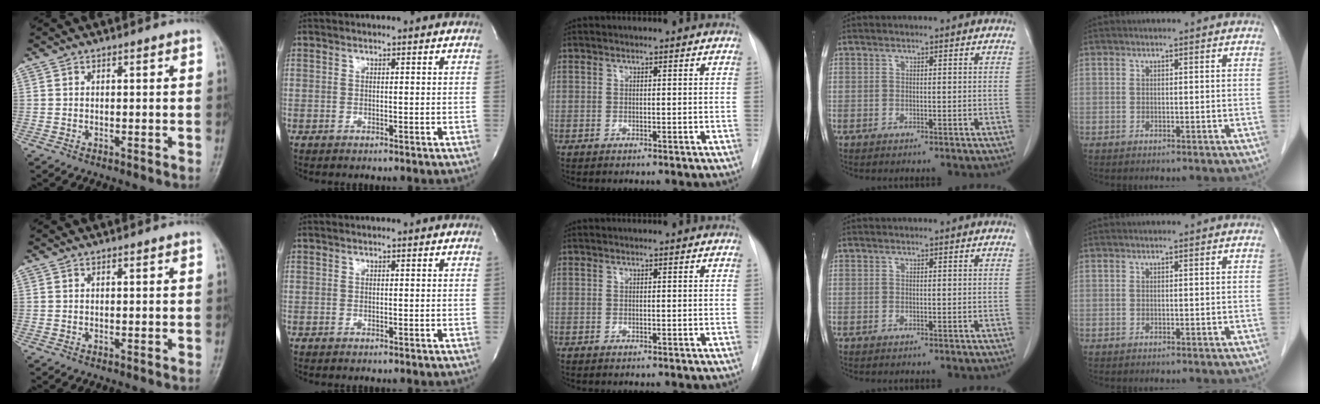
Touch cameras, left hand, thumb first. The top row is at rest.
{}